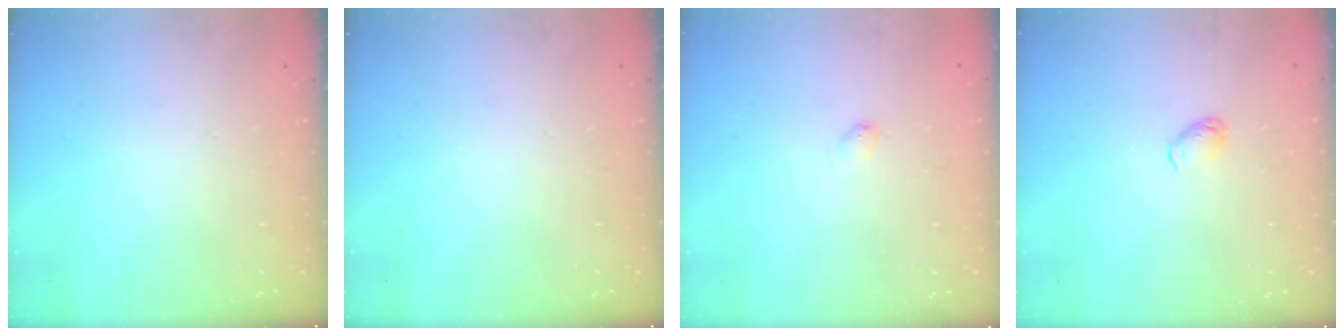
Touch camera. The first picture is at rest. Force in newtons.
{"total": 0.0}
{"total": 2.5, "press": 2.5, "slide": 0.4}
{"total": 3.7, "press": 3.7, "slide": 0.5}